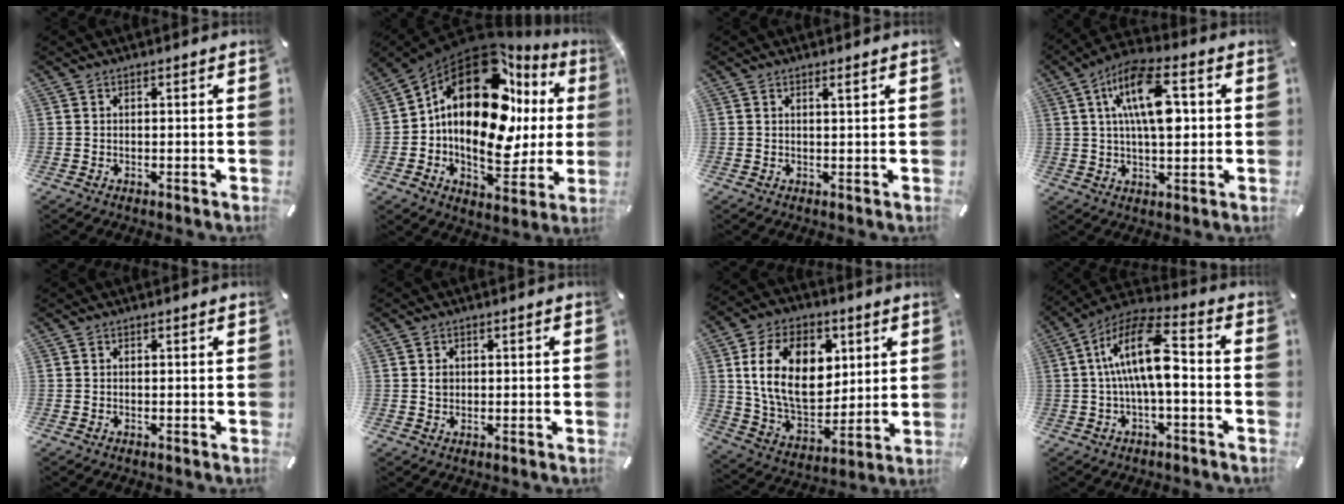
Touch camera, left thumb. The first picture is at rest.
{"total": 23.6, "force": [6.0, 14.6, 17.6], "torque": [-0.288, -0.046, 0.102]}
{"total": 1.2, "force": [0.8, 0.0, 0.8], "torque": [-0.016, -0.002, 0.014]}
{"total": 14.4, "force": [3.3, 6.6, 12.3], "torque": [-0.225, 0.000, 0.053]}
{"total": 0.0}
{"total": 1.4, "force": [0.2, 1.3, 0.4], "torque": [-0.002, 0.003, 0.001]}
{"total": 20.0, "force": [5.1, 13.9, 13.4], "torque": [-0.252, -0.005, 0.090]}
{"total": 15.0, "force": [0.3, 5.9, 13.8], "torque": [-0.272, 0.007, 0.005]}